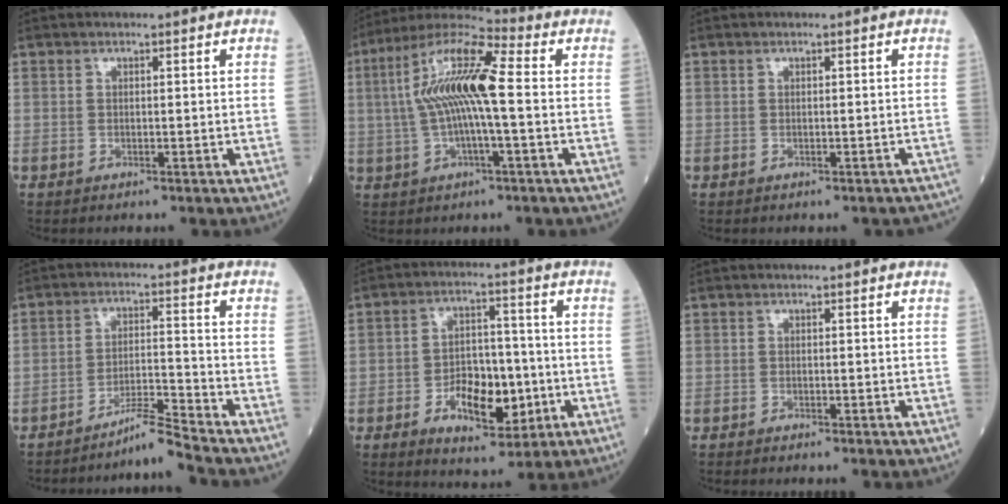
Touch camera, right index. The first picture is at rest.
{"total": 13.7, "force": [0.8, 2.1, 13.5], "torque": [-0.267, 0.026, 0.006]}
{"total": 2.0, "force": [-1.7, 0.9, 0.5], "torque": [0.001, 0.009, -0.020]}
{"total": 5.7, "force": [-5.2, -2.2, 1.1], "torque": [-0.023, -0.009, -0.093]}
{"total": 10.2, "force": [-3.2, 5.1, 8.2], "torque": [-0.139, 0.008, -0.046]}
{"total": 0.7, "force": [-0.7, 0.0, 0.2], "torque": [-0.007, -0.002, -0.013]}